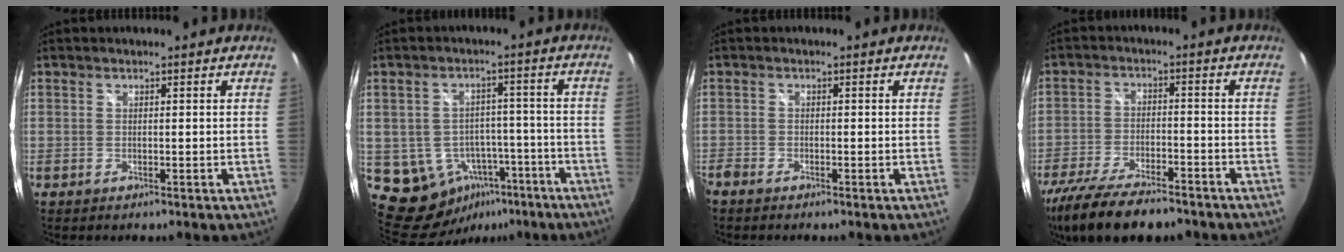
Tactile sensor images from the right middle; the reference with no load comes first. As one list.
[{"total": 11.4, "force": [-5.1, 9.2, 4.4], "torque": [-0.094, 0.024, -0.038]}, {"total": 1.7, "force": [-1.5, 0.5, 0.4], "torque": [-0.013, -0.007, -0.033]}, {"total": 17.4, "force": [-13.7, 4.9, 9.4], "torque": [-0.198, -0.038, -0.228]}]